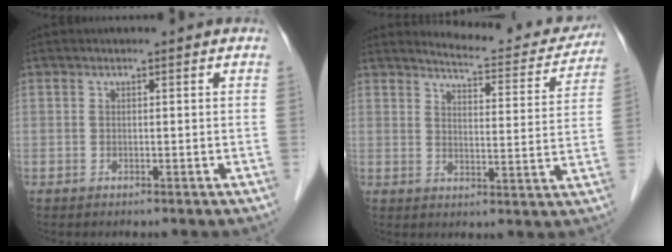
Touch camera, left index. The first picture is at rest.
{"total": 12.7, "force": [12.2, 2.2, 2.7], "torque": [-0.025, -0.024, 0.140]}